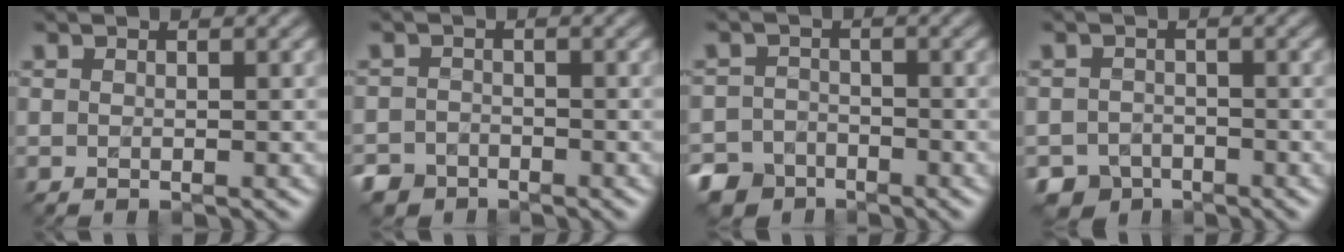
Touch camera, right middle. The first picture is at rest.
{"total": 2.4, "force": [-1.9, 1.5, -0.1], "torque": [0.003, -0.005, -0.037]}
{"total": 4.3, "force": [-3.3, 2.7, 0.2], "torque": [0.010, -0.002, -0.061]}
{"total": 3.2, "force": [-2.4, 2.1, 0.4], "torque": [-0.002, -0.010, -0.047]}